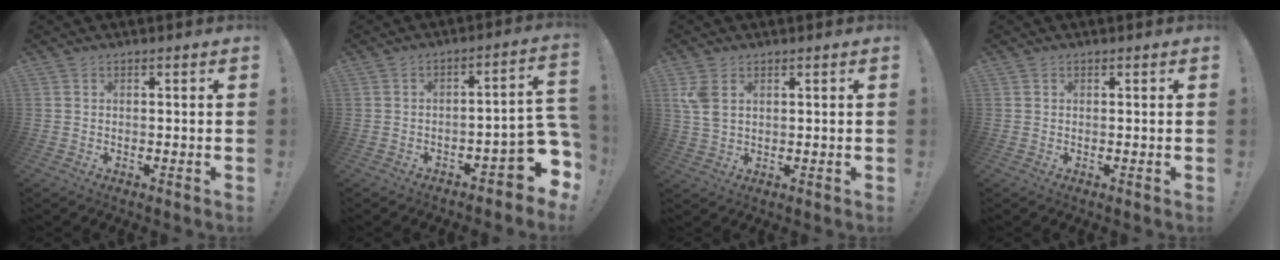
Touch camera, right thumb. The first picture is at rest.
{"total": 10.1, "force": [-4.9, 3.3, 8.2], "torque": [-0.092, 0.024, -0.082]}
{"total": 5.2, "force": [2.1, 3.1, 3.6], "torque": [-0.071, -0.005, 0.041]}
{"total": 0.0}